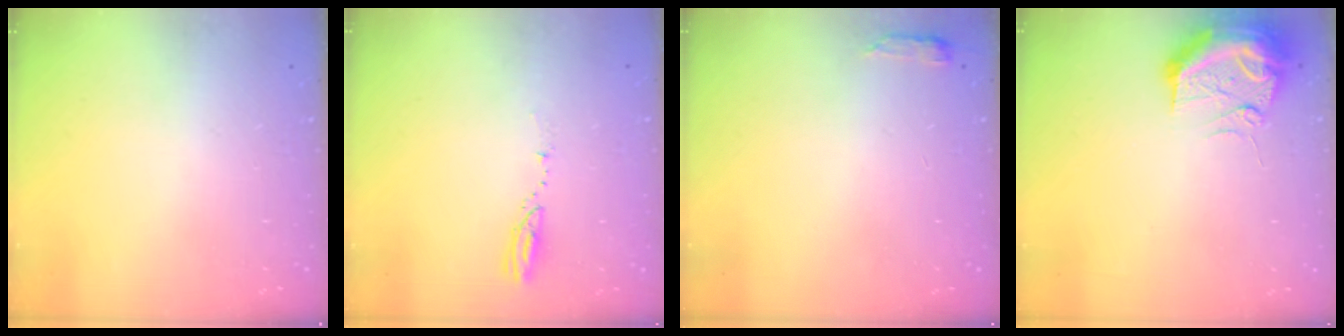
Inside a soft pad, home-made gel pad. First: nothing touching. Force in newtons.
{"total": 3.1, "press": 3.1, "slide": 0.3}
{"total": 2.9, "press": 2.8, "slide": 0.6}
{"total": 12.2, "press": 11.9, "slide": 2.6}